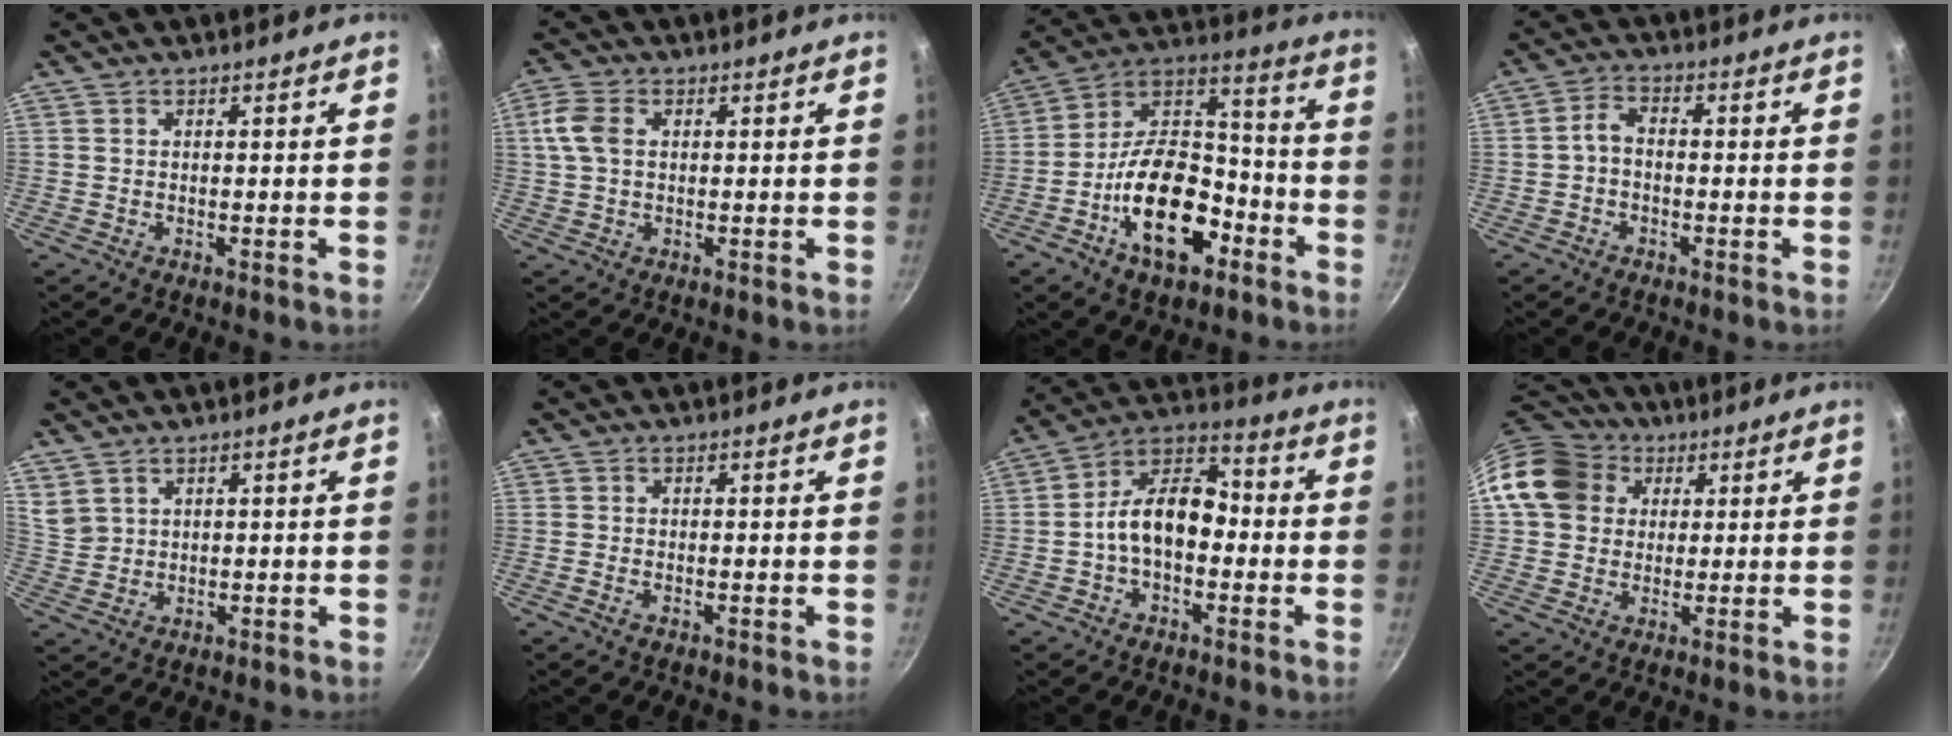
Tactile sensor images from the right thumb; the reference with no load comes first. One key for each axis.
{"total": 5.5, "fx": 1.1, "fy": 3.6, "fz": 4.0, "tx": -0.087, "ty": 0.009, "tz": 0.017}
{"total": 19.7, "fx": -8.4, "fy": 11.2, "fz": 13.9, "tx": -0.197, "ty": 0.072, "tz": -0.148}
{"total": 3.3, "fx": -1.0, "fy": 2.1, "fz": 2.3, "tx": -0.047, "ty": 0.023, "tz": -0.028}
{"total": 3.5, "fx": 2.3, "fy": 2.4, "fz": 1.1, "tx": -0.010, "ty": -0.004, "tz": 0.054}
{"total": 1.2, "fx": -0.6, "fy": 0.6, "fz": 0.8, "tx": -0.021, "ty": 0.003, "tz": -0.016}
{"total": 12.4, "fx": -1.7, "fy": 8.1, "fz": 9.3, "tx": -0.120, "ty": 0.051, "tz": -0.051}
{"total": 12.8, "fx": 3.6, "fy": 10.7, "fz": 6.1, "tx": -0.095, "ty": 0.017, "tz": 0.053}